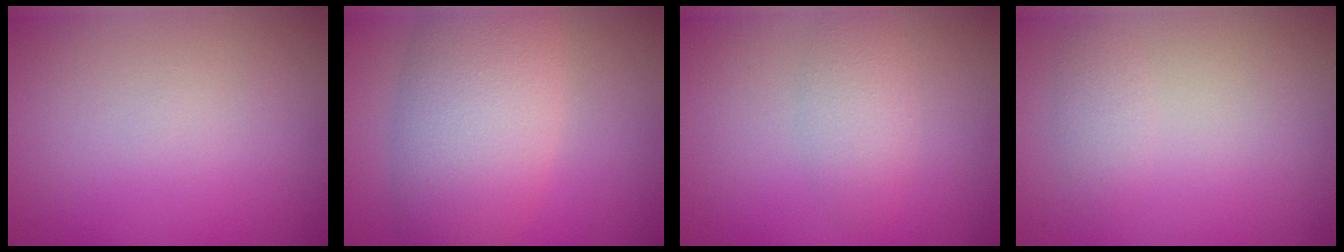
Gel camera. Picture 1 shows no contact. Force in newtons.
{"total": 7.8, "press": 7.8, "slide": 0.1}
{"total": 2.3, "press": 2.3, "slide": 0.1}
{"total": 1.2, "press": 1.2, "slide": 0.1}